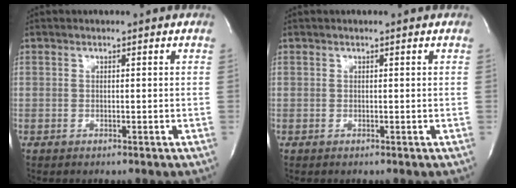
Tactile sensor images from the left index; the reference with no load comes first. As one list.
[{"total": 0.0}]